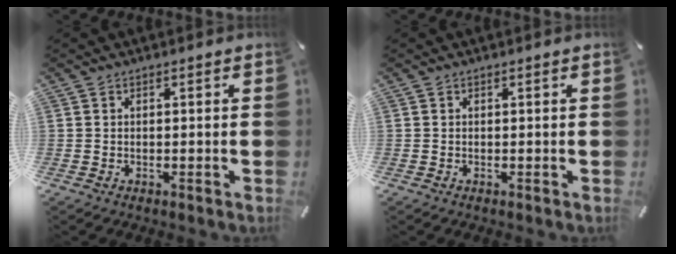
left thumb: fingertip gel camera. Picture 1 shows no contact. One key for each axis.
{"total": 0.0}